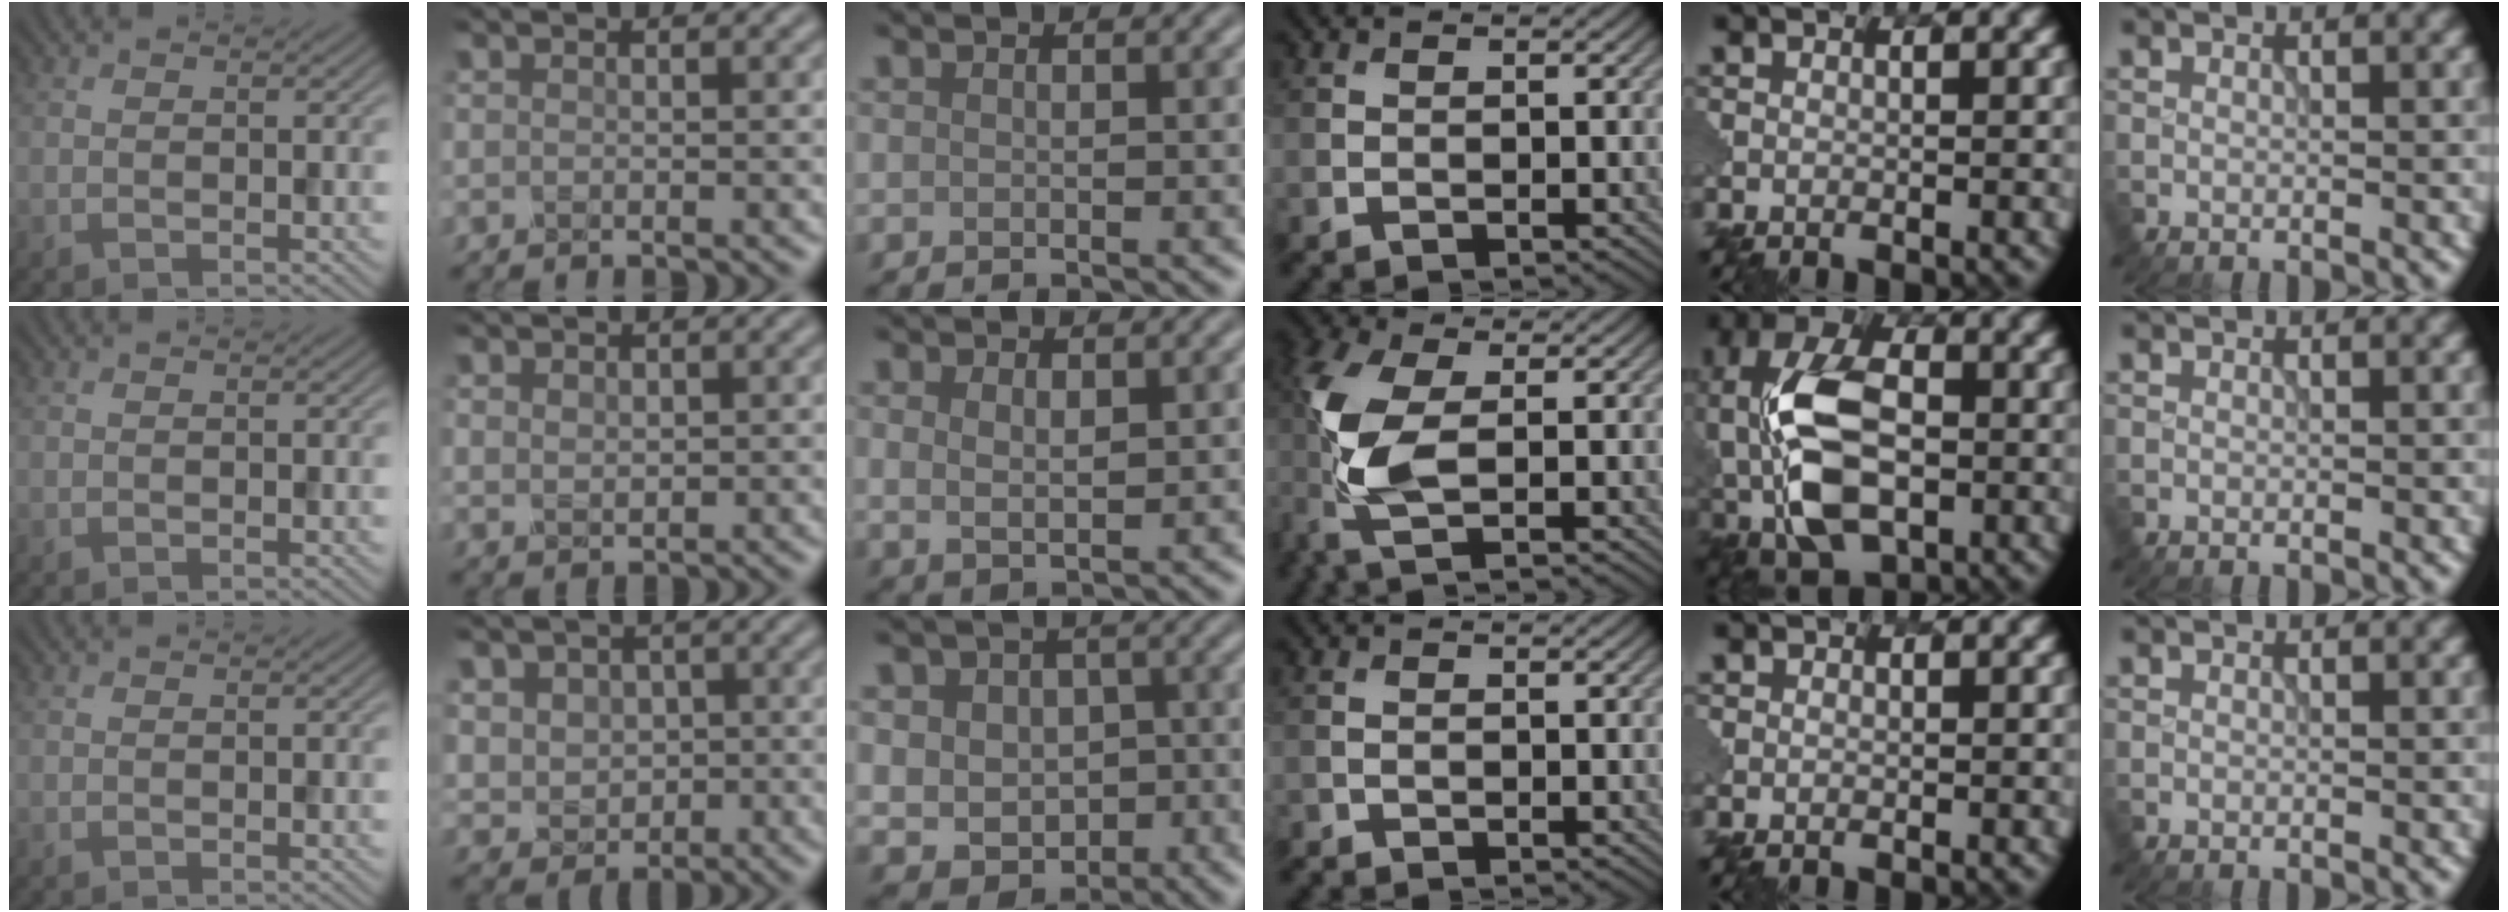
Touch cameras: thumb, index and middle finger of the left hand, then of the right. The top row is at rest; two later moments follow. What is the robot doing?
{"motion": "insert", "object": "pin"}